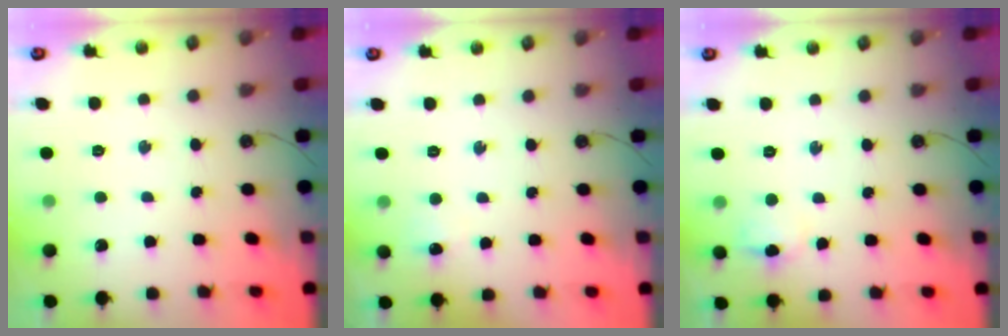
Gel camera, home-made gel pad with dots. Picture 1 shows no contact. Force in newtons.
{"total": 5.1, "press": 5.0, "slide": 0.7}
{"total": 3.9, "press": 3.7, "slide": 1.1}